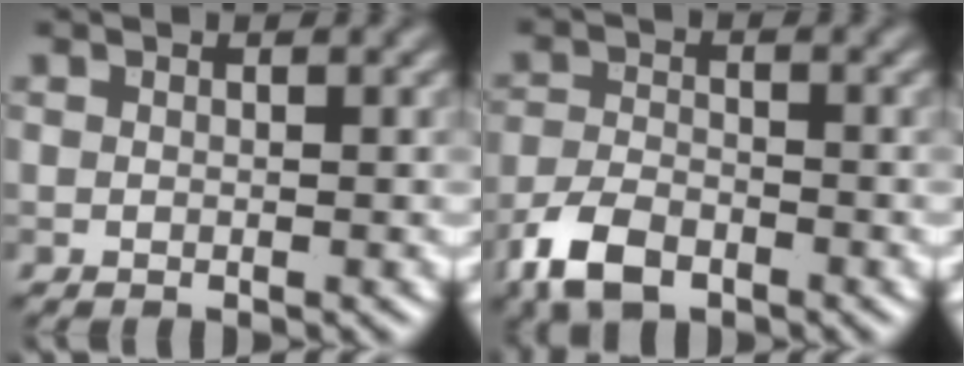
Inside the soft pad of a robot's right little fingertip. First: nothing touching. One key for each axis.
{"total": 4.8, "fx": -3.3, "fy": 2.3, "fz": 2.6, "tx": -0.054, "ty": -0.005, "tz": -0.071}